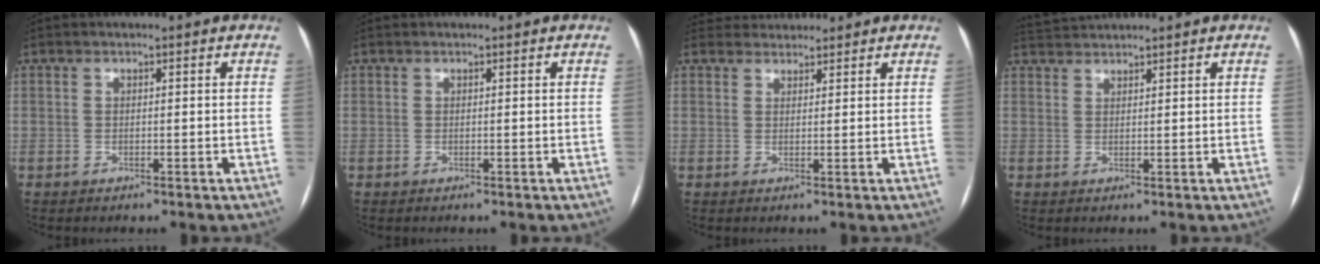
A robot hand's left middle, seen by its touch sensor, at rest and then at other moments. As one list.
[{"total": 0.0}, {"total": 3.1, "force": [3.0, 0.9, -0.3], "torque": [0.007, 0.023, 0.050]}, {"total": 3.5, "force": [3.5, -0.3, 0.2], "torque": [-0.009, 0.023, 0.069]}]